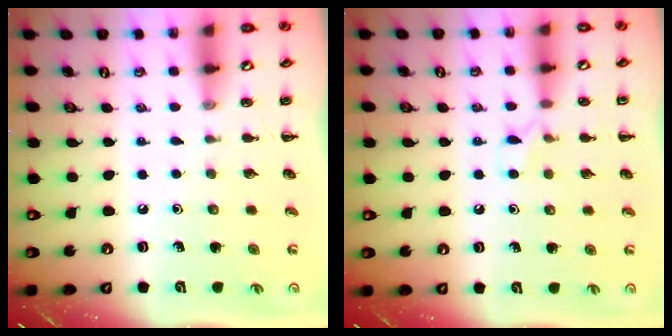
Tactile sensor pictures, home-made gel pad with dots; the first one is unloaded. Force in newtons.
{"total": 6.3, "press": 5.9, "slide": 2.0}